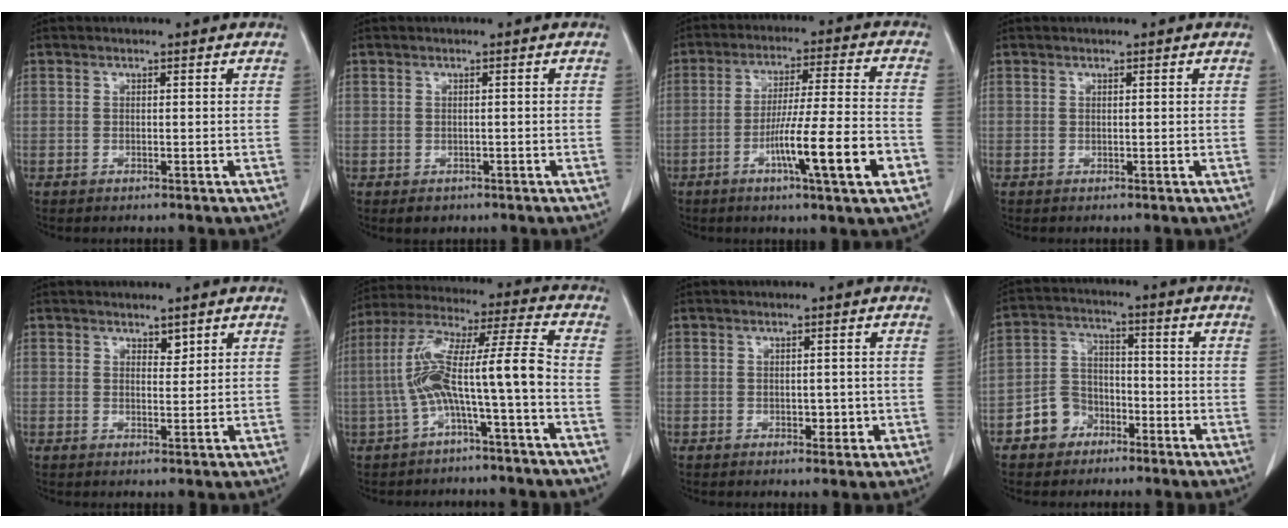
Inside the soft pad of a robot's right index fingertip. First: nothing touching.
{"total": 1.7, "force": [-1.0, 1.3, 0.5], "torque": [-0.006, 0.001, -0.006]}
{"total": 13.6, "force": [-5.3, -0.2, 12.5], "torque": [-0.208, -0.008, -0.087]}
{"total": 0.0}
{"total": 1.7, "force": [1.3, 0.8, 0.8], "torque": [-0.010, -0.004, 0.021]}
{"total": 11.8, "force": [-3.0, 0.2, 11.5], "torque": [-0.220, 0.040, -0.057]}
{"total": 2.0, "force": [-0.3, 1.4, 1.5], "torque": [-0.017, 0.002, 0.001]}
{"total": 6.8, "force": [-3.7, 5.4, 1.6], "torque": [-0.034, 0.020, -0.064]}